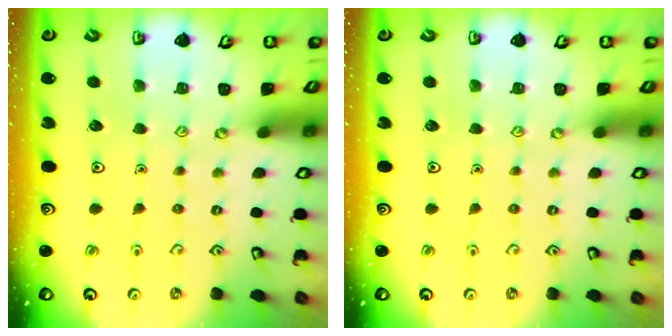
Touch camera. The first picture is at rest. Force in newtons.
{"total": 0.0}